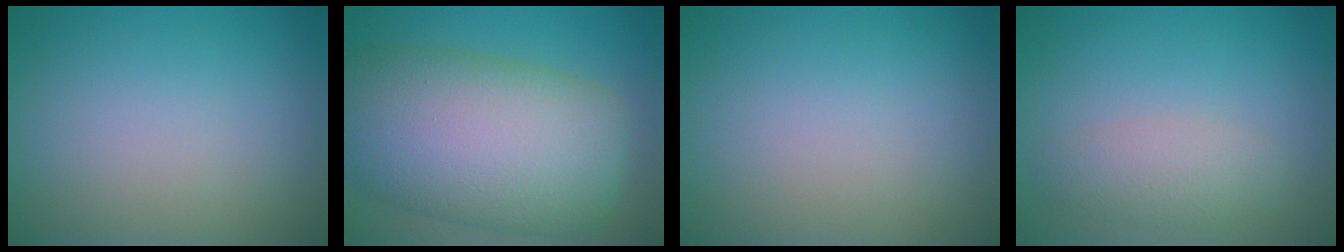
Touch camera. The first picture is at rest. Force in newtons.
{"total": 14.0, "press": 14.0, "slide": 0.5}
{"total": 0.0}
{"total": 2.4, "press": 2.4, "slide": 0.0}